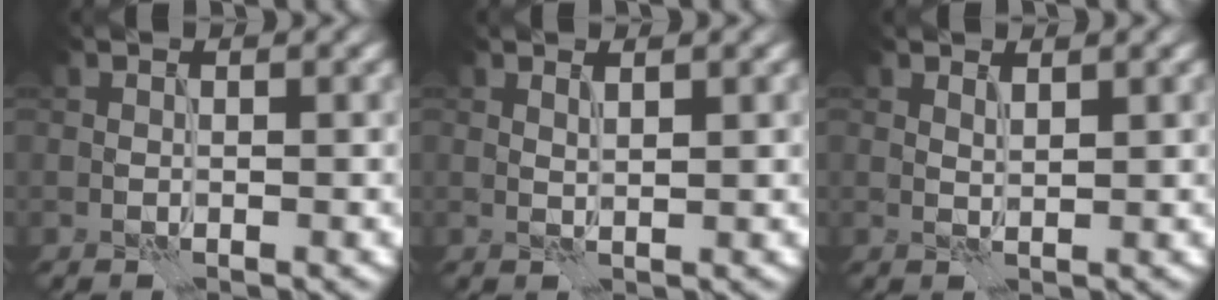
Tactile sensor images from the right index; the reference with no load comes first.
{"total": 1.0, "force": [0.5, 0.3, 0.8], "torque": [-0.011, -0.001, 0.008]}
{"total": 0.8, "force": [0.7, 0.2, 0.4], "torque": [-0.009, -0.002, 0.012]}